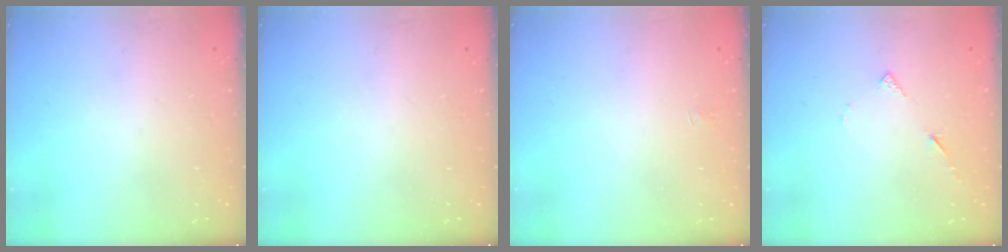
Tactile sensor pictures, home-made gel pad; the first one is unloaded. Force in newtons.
{"total": 0.0}
{"total": 1.3, "press": 1.2, "slide": 0.2}
{"total": 5.7, "press": 5.7, "slide": 0.5}